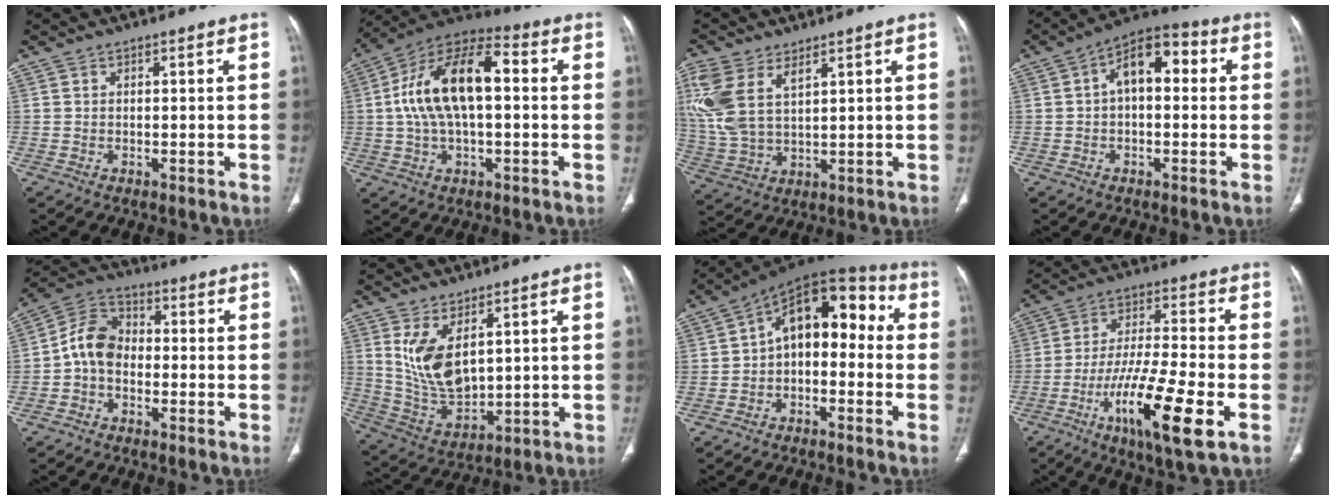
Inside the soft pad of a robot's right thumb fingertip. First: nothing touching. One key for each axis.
{"total": 17.3, "fx": 1.5, "fy": 8.4, "fz": 15.0, "tx": -0.276, "ty": 0.039, "tz": 0.018}
{"total": 12.9, "fx": 5.8, "fy": 6.9, "fz": 9.2, "tx": -0.220, "ty": -0.006, "tz": 0.131}
{"total": 10.3, "fx": 1.5, "fy": 5.7, "fz": 8.5, "tx": -0.113, "ty": 0.033, "tz": 0.013}
{"total": 8.1, "fx": -1.5, "fy": 5.9, "fz": 5.3, "tx": -0.084, "ty": 0.030, "tz": -0.045}
{"total": 10.7, "fx": 3.9, "fy": 5.3, "fz": 8.4, "tx": -0.152, "ty": -0.028, "tz": 0.096}
{"total": 13.6, "fx": -0.1, "fy": 8.3, "fz": 10.7, "tx": -0.114, "ty": 0.056, "tz": -0.019}
{"total": 16.2, "fx": -6.5, "fy": 2.8, "fz": 14.5, "tx": -0.274, "ty": 0.005, "tz": -0.113}